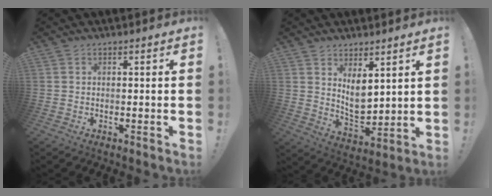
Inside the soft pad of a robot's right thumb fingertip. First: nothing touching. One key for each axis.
{"total": 8.3, "fx": 4.4, "fy": 5.1, "fz": 4.9, "tx": -0.069, "ty": -0.045, "tz": 0.087}